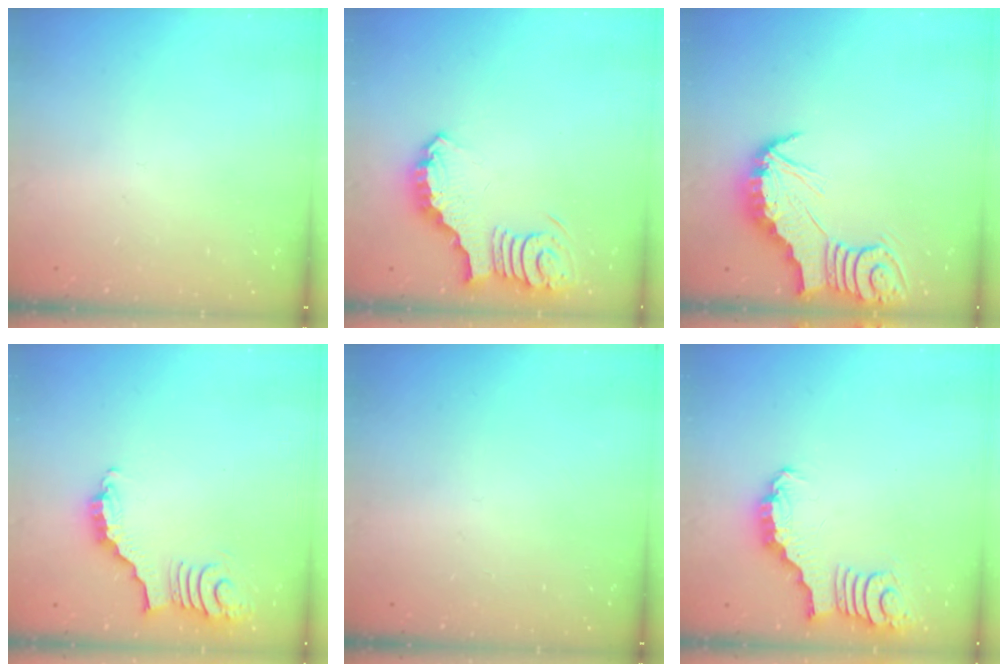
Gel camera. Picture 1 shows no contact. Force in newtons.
{"total": 3.9, "press": 3.9, "slide": 0.6}
{"total": 2.3, "press": 2.3, "slide": 0.3}
{"total": 3.7, "press": 3.6, "slide": 0.7}
{"total": 0.0}
{"total": 2.8, "press": 2.8, "slide": 0.3}